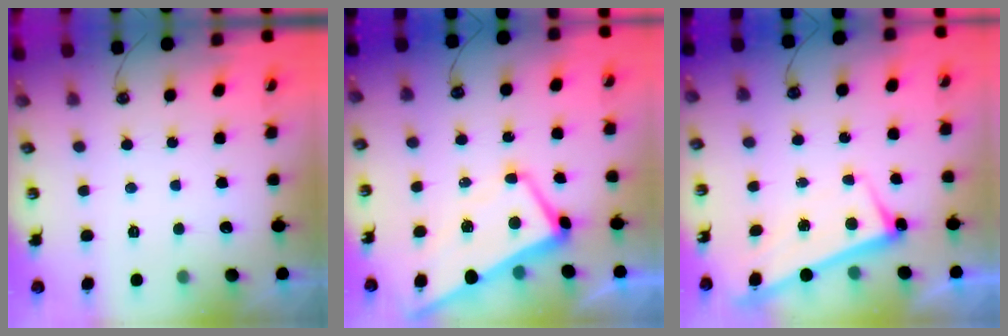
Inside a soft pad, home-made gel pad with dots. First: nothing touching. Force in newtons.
{"total": 0.8, "press": 0.2, "slide": 0.8}
{"total": 2.7, "press": 2.6, "slide": 0.4}